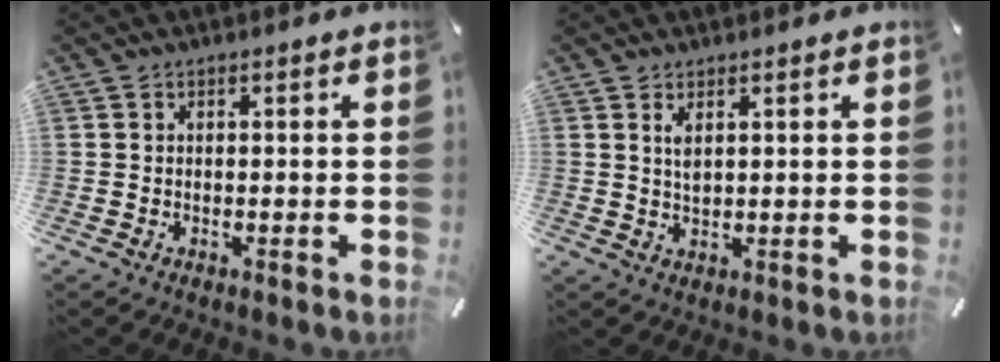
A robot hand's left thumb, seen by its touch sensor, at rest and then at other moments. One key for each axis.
{"total": 2.3, "fx": 1.2, "fy": 0.9, "fz": 1.8, "tx": -0.040, "ty": 0.001, "tz": 0.020}